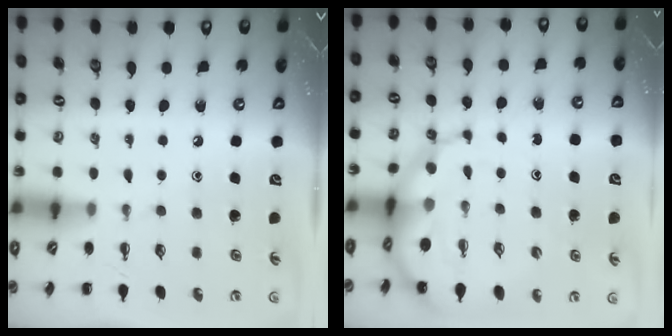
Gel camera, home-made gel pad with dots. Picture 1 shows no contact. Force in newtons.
{"total": 9.3, "press": 8.8, "slide": 2.8}